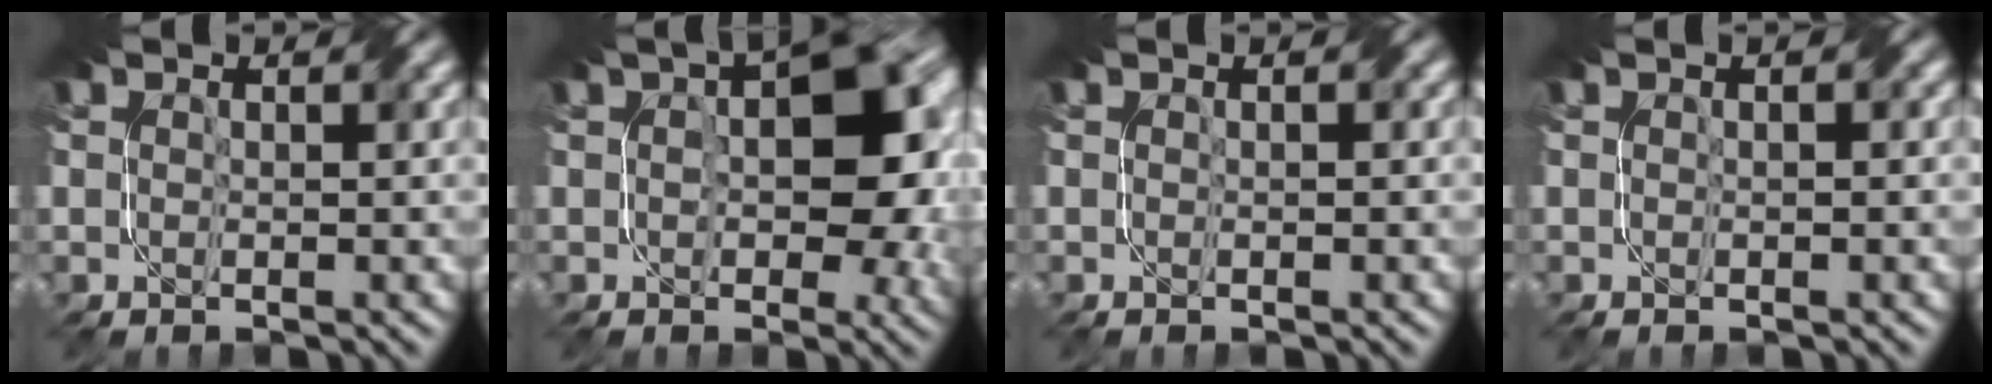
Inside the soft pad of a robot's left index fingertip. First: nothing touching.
{"total": 10.5, "force": [1.0, 6.0, 8.6], "torque": [-0.102, 0.012, 0.013]}
{"total": 0.9, "force": [0.0, 0.2, 0.8], "torque": [-0.014, -0.004, -0.005]}
{"total": 1.4, "force": [0.2, 0.5, 1.3], "torque": [-0.016, -0.004, -0.004]}